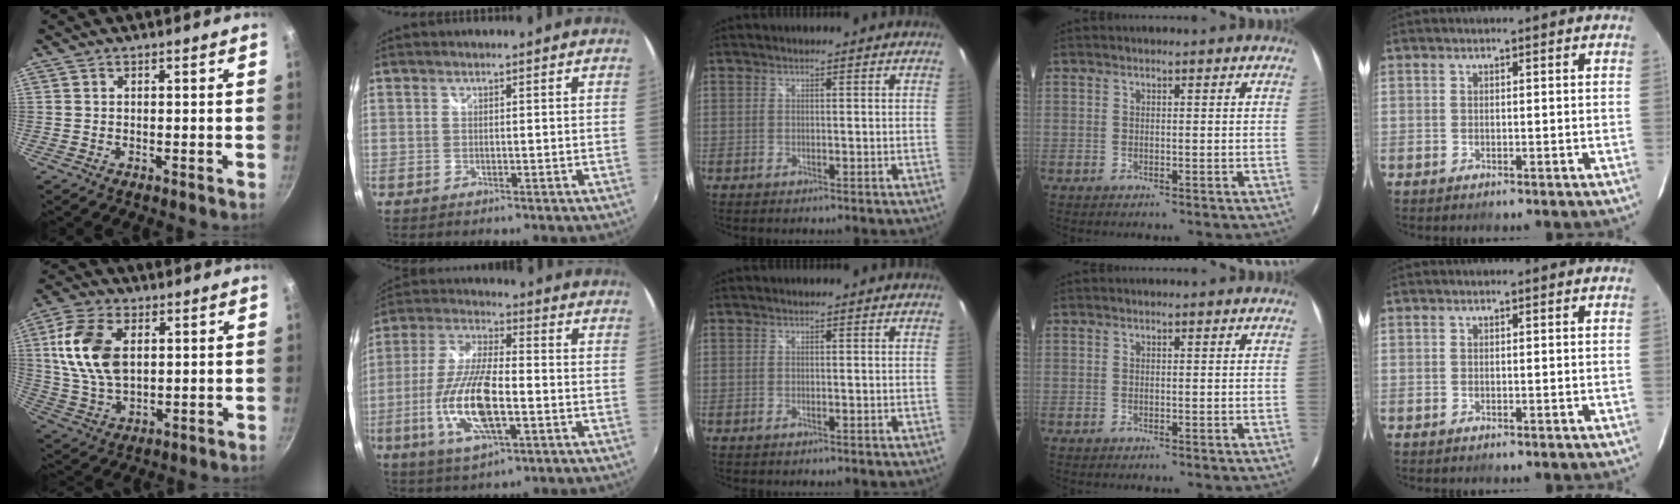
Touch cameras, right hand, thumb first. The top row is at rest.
{"thumb": {"total": 13.9, "force": [3.1, 8.4, 10.6], "torque": [-0.195, -0.006, 0.063]}, "index": {"total": 15.4, "force": [-4.1, 5.0, 14.0], "torque": [-0.291, -0.010, -0.078]}}